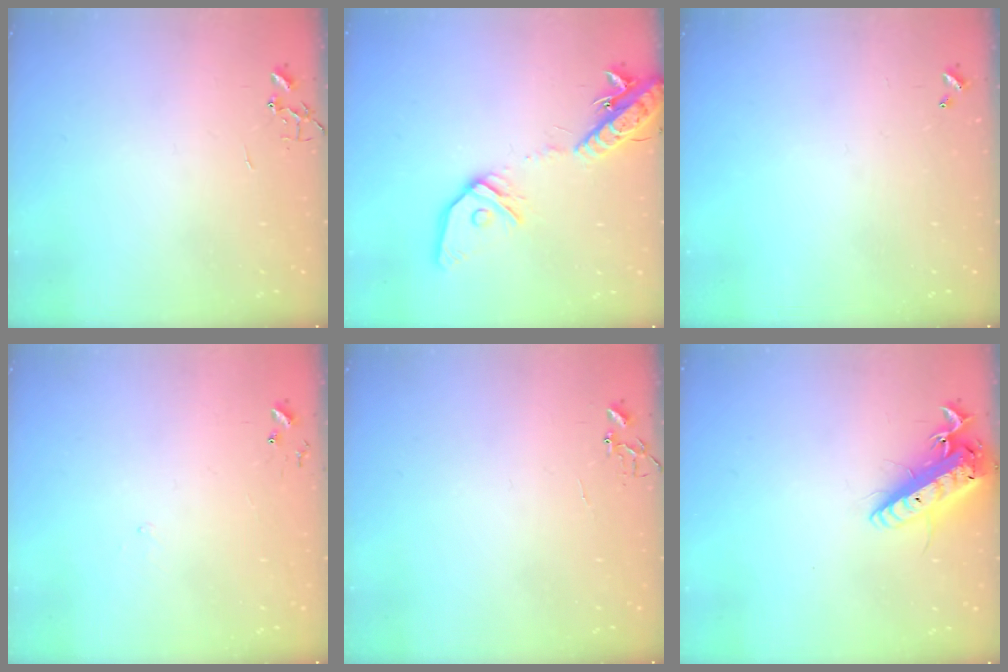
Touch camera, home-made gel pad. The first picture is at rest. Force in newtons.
{"total": 18.0, "press": 17.6, "slide": 3.9}
{"total": 0.0}
{"total": 5.4, "press": 5.4, "slide": 0.6}
{"total": 4.3, "press": 4.3, "slide": 0.4}
{"total": 17.0, "press": 16.7, "slide": 3.3}